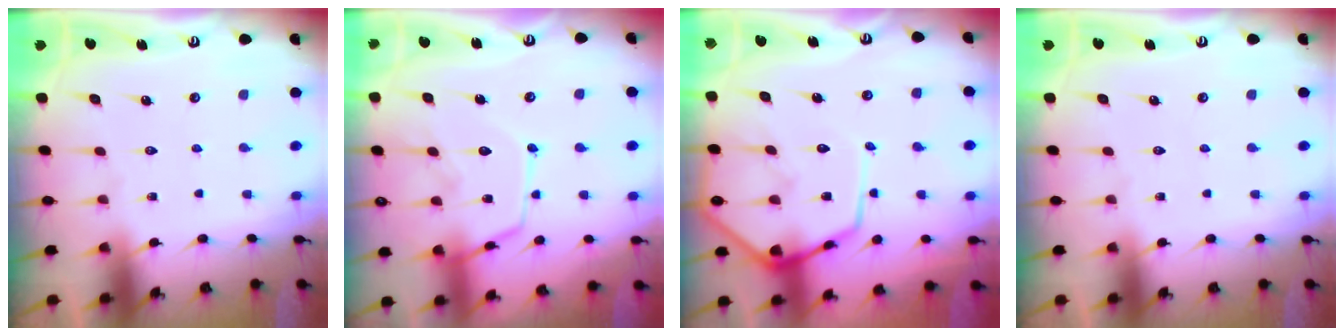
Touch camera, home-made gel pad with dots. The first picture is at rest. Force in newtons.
{"total": 14.6, "press": 14.5, "slide": 1.2}
{"total": 13.7, "press": 13.7, "slide": 1.3}
{"total": 0.0}